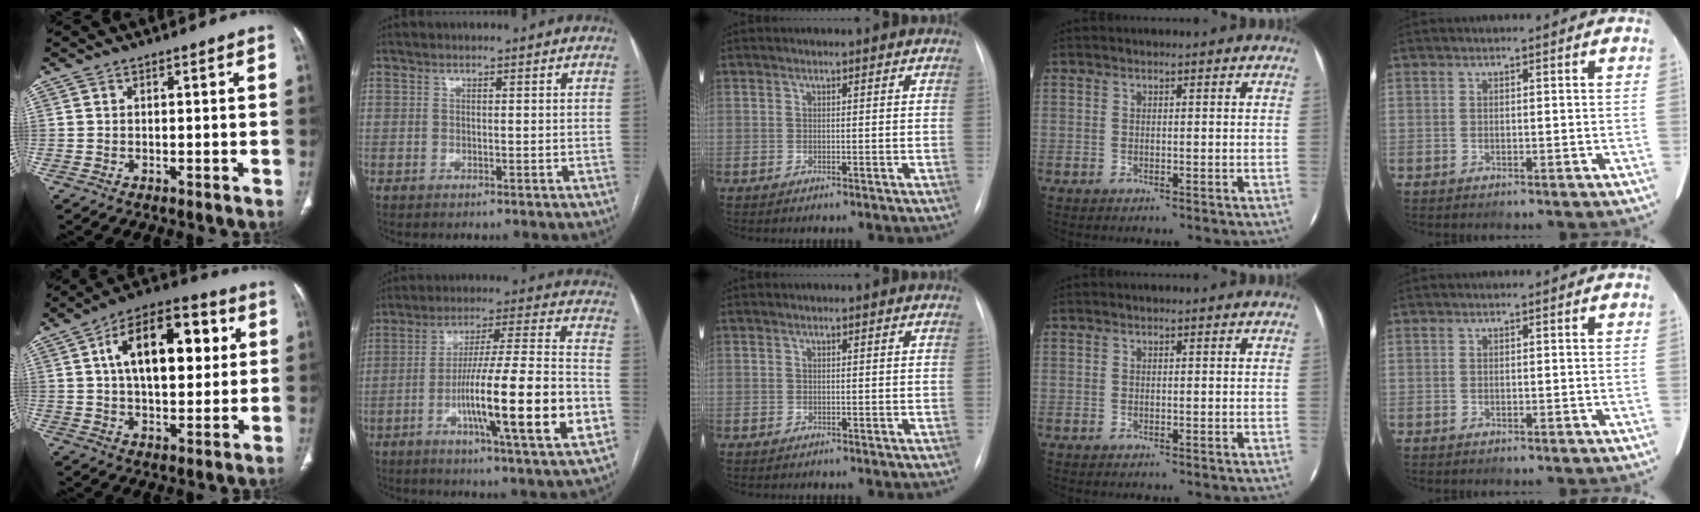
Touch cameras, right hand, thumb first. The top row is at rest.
{"thumb": {"total": 18.7, "force": [4.7, 9.8, 15.2], "torque": [-0.207, 0.013, 0.068]}, "index": {"total": 19.4, "force": [-5.8, 0.4, 18.5], "torque": [-0.289, -0.005, -0.092]}, "middle": {"total": 0.5, "force": [-0.4, 0.3, 0.1], "torque": [-0.005, 0.002, -0.006]}}